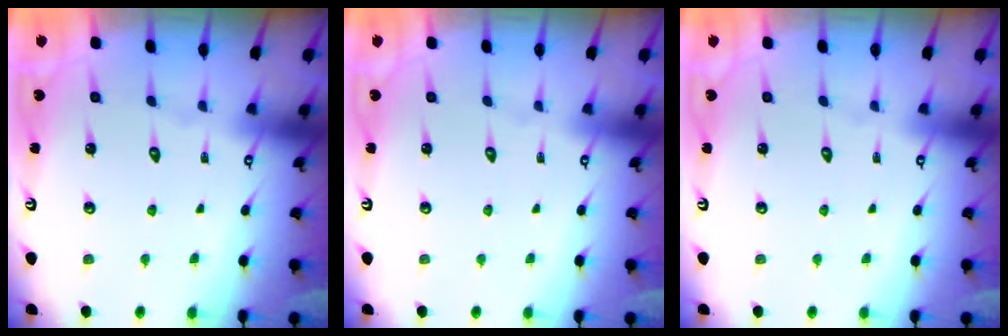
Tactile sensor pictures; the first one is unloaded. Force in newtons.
{"total": 0.0}
{"total": 0.0}